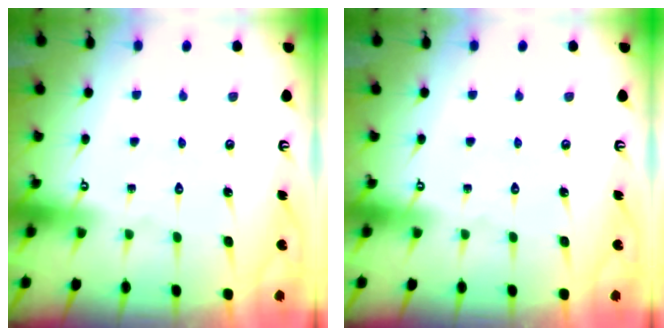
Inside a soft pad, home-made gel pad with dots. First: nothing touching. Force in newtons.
{"total": 0.0}